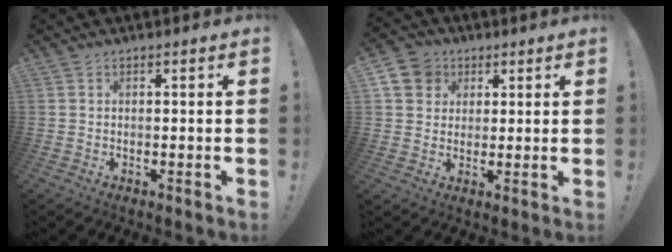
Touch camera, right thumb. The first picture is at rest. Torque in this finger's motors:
{"motor_torque": [0.28, 0.24, 0.33, 0.10, -0.01]}